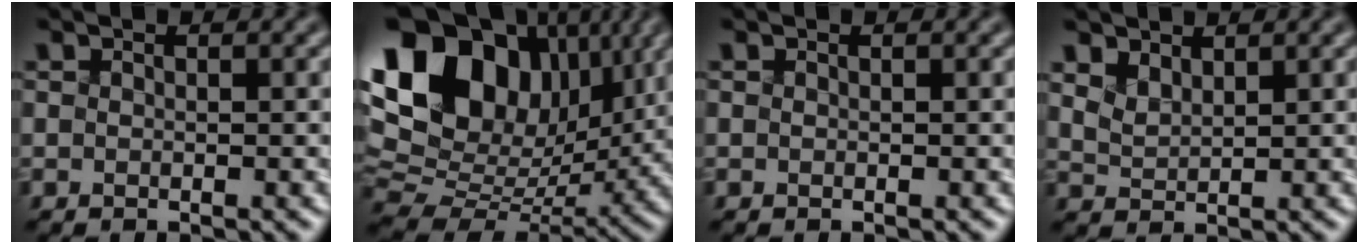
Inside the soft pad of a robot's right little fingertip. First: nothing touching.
{"total": 18.8, "force": [6.7, 12.6, 12.2], "torque": [-0.259, 0.042, 0.127]}
{"total": 0.0}
{"total": 2.0, "force": [1.6, 0.9, 0.7], "torque": [-0.028, -0.004, 0.045]}